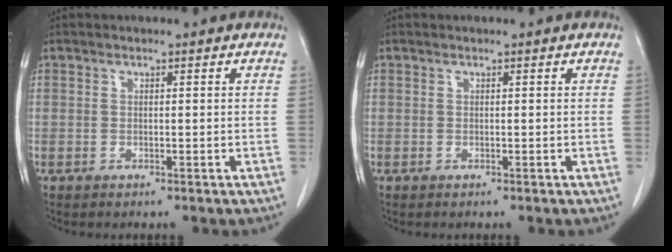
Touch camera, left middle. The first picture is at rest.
{"total": 0.0}